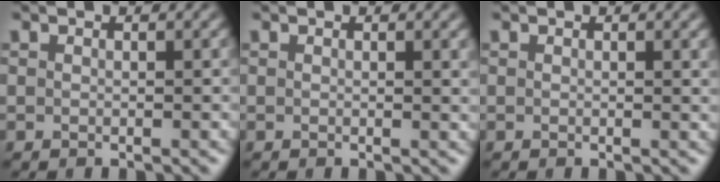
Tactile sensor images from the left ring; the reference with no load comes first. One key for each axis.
{"total": 1.1, "fx": 0.4, "fy": 0.3, "fz": 1.0, "tx": -0.007, "ty": 0.001, "tz": 0.004}
{"total": 0.8, "fx": 0.3, "fy": 0.2, "fz": 0.7, "tx": -0.004, "ty": 0.000, "tz": 0.003}